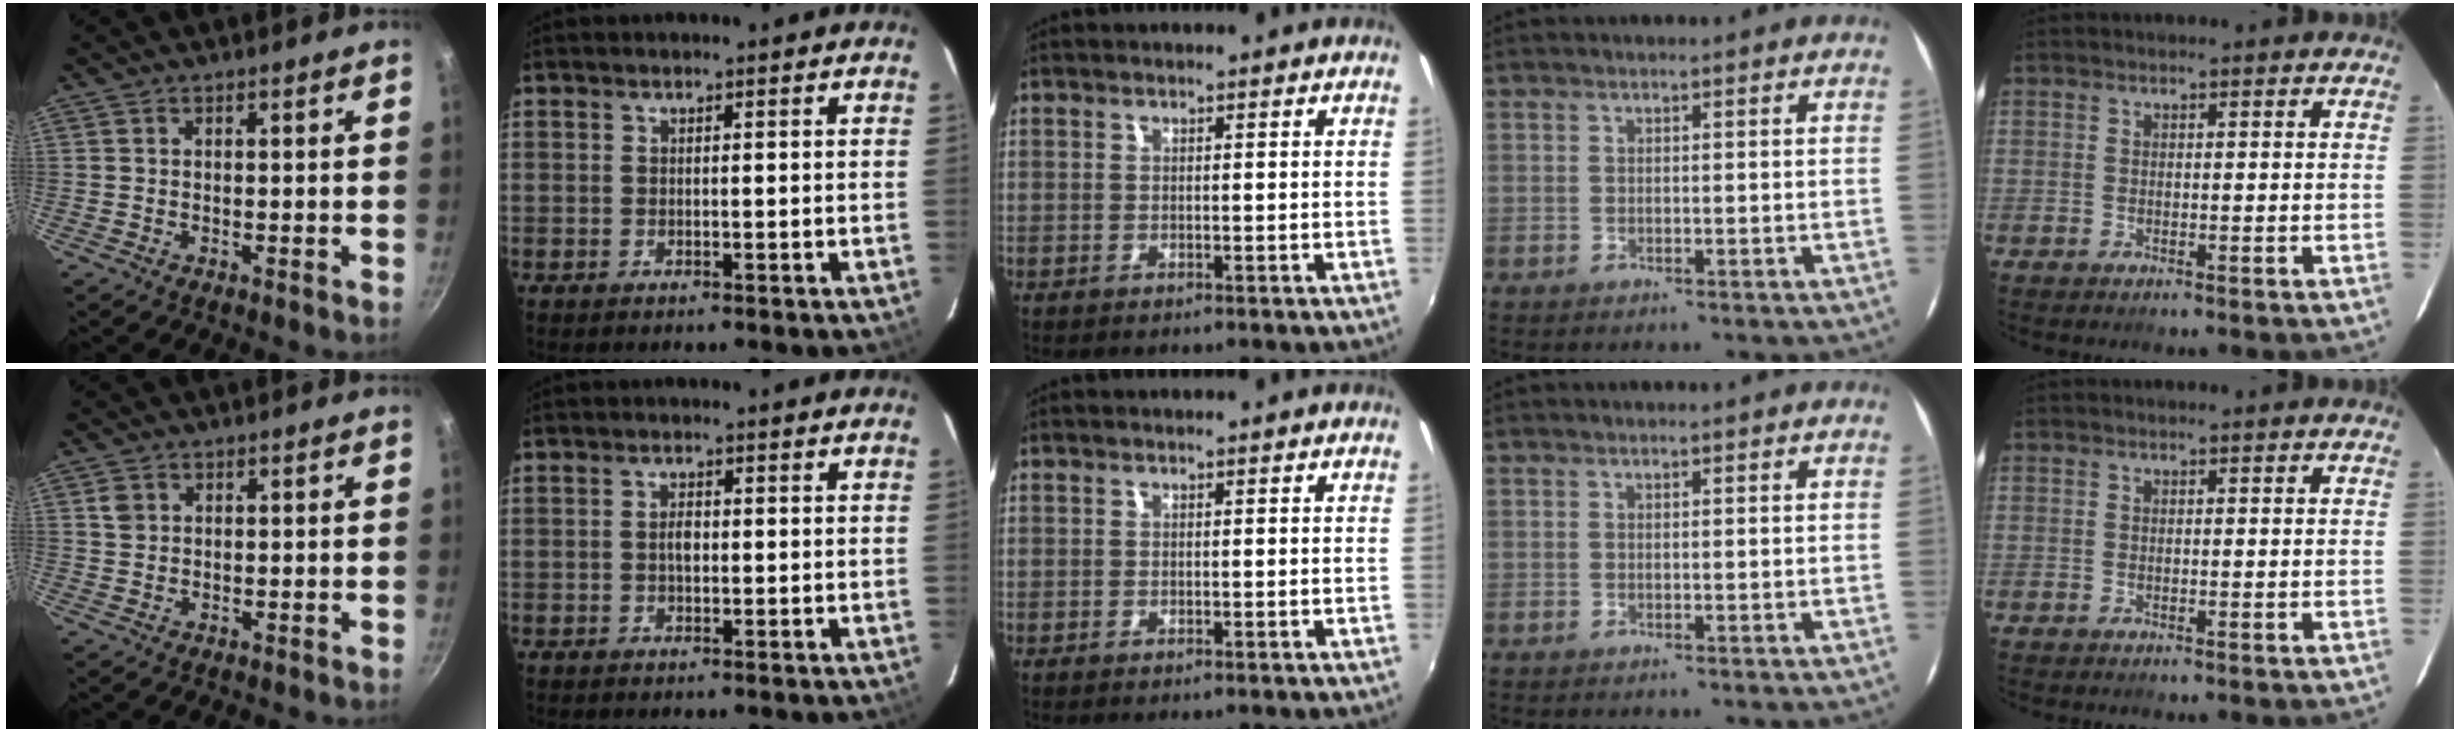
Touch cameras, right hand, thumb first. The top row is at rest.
{"thumb": {"total": 2.0, "force": [0.7, 1.7, 0.8], "torque": [-0.012, 0.002, 0.015]}, "index": {"total": 1.8, "force": [-0.2, 0.9, 1.6], "torque": [-0.030, 0.005, -0.006]}}